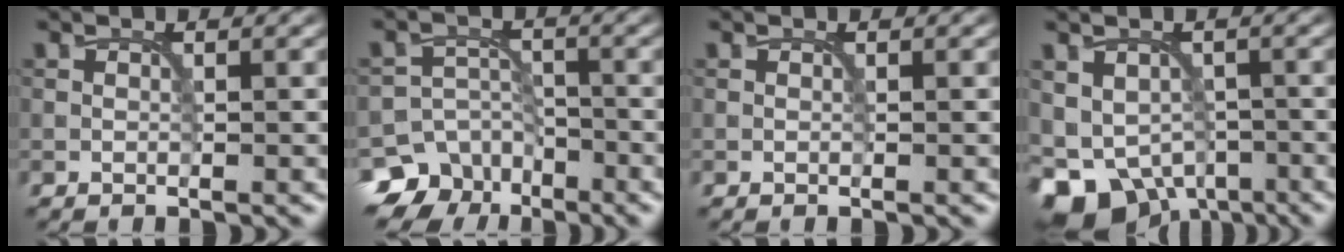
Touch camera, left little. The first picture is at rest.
{"total": 7.2, "force": [-4.9, 5.0, 1.4], "torque": [-0.004, -0.007, -0.084]}
{"total": 0.0}
{"total": 7.1, "force": [-3.3, 5.0, 3.8], "torque": [-0.065, -0.016, -0.054]}